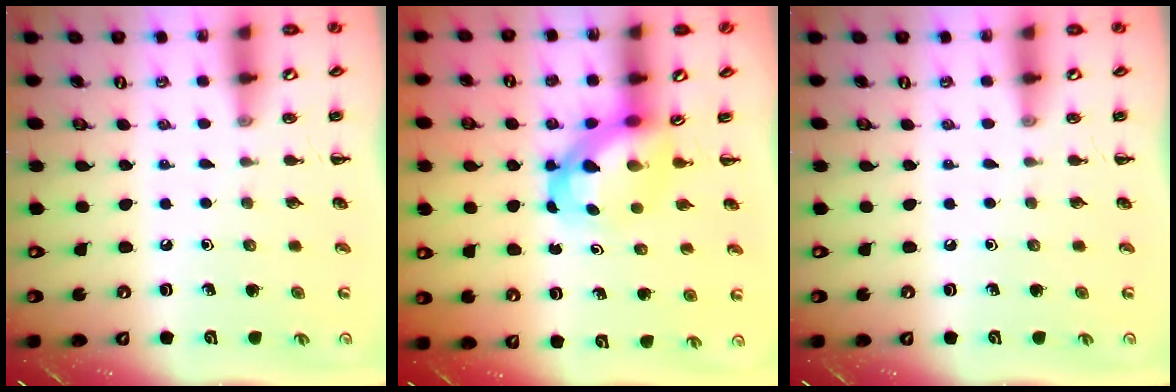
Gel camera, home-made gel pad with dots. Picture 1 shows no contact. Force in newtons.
{"total": 4.6, "press": 4.4, "slide": 1.3}
{"total": 0.0}